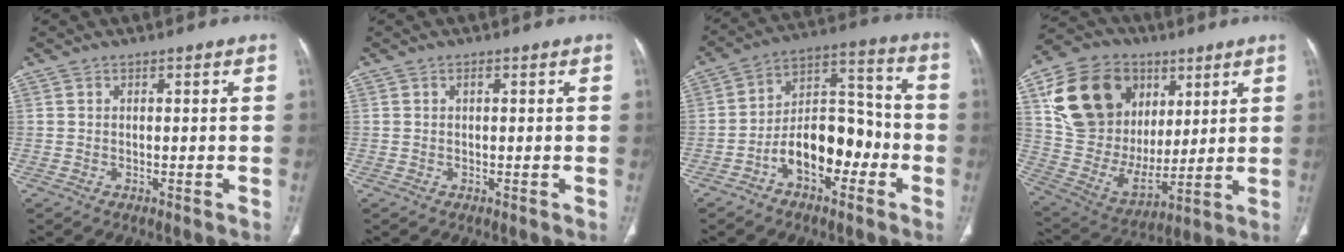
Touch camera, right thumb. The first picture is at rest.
{"total": 0.5, "force": [0.1, 0.1, 0.5], "torque": [-0.007, -0.002, 0.002]}
{"total": 13.6, "force": [-5.0, 8.0, 9.7], "torque": [-0.121, 0.059, -0.088]}
{"total": 23.1, "force": [9.1, 17.2, 12.6], "torque": [-0.213, -0.012, 0.175]}